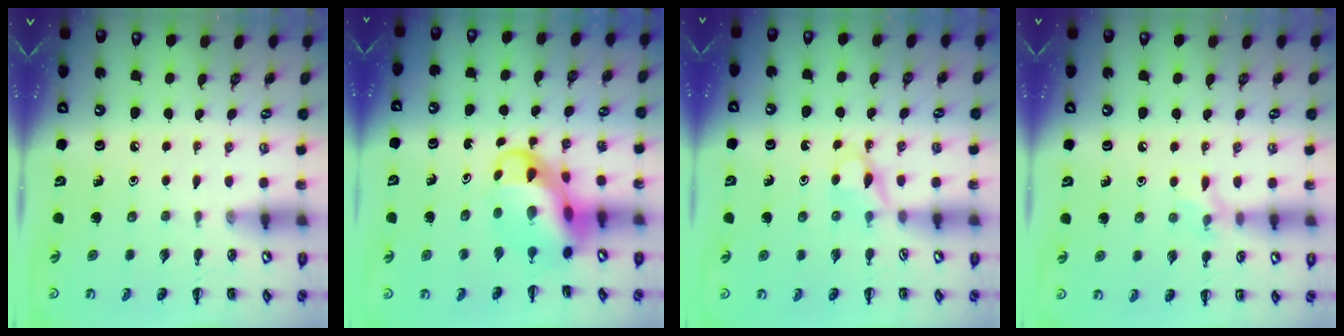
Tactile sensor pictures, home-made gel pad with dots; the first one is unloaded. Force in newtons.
{"total": 6.7, "press": 6.4, "slide": 1.8}
{"total": 3.5, "press": 3.3, "slide": 1.3}
{"total": 6.6, "press": 6.4, "slide": 1.9}